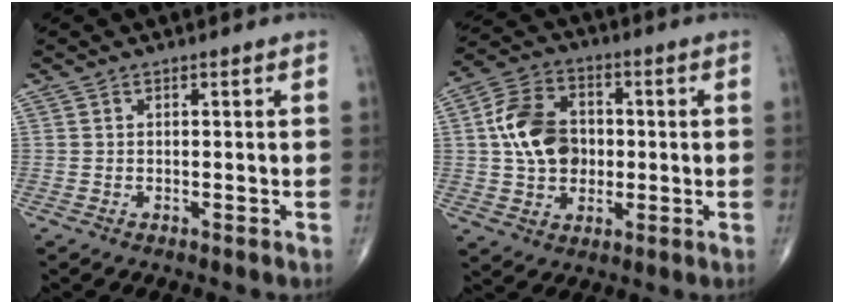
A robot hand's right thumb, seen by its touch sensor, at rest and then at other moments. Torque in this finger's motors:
{"motor_torque": [-0.52, 1.18, 1.00, 0.25, 0.08]}